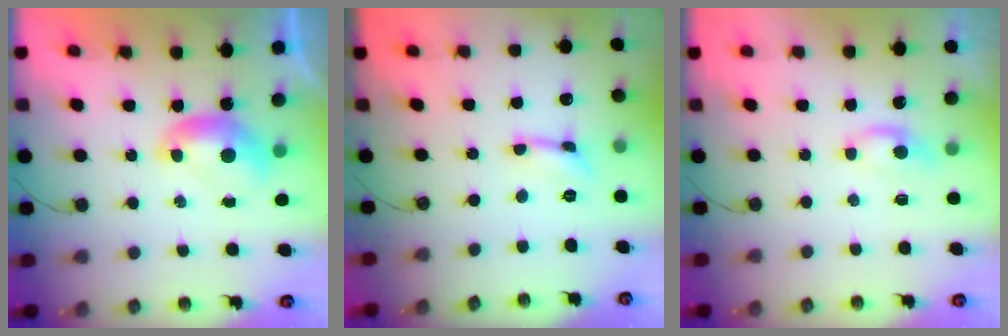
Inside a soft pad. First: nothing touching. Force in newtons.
{"total": 0.0}
{"total": 0.9, "press": 0.7, "slide": 0.6}